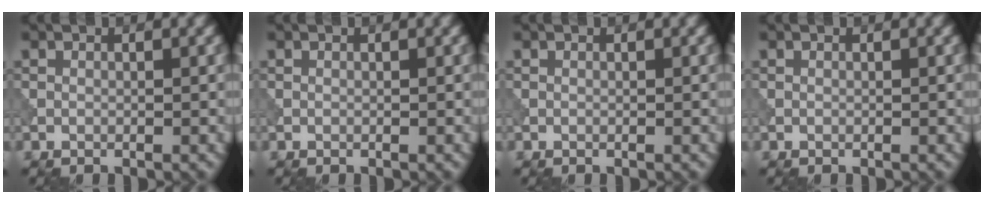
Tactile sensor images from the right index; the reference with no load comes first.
{"total": 0.0}
{"total": 0.0}
{"total": 0.0}